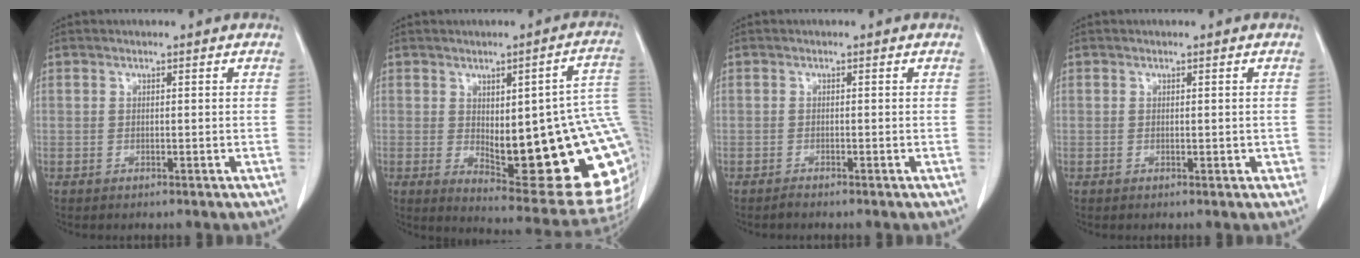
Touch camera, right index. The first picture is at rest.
{"total": 24.5, "force": [-0.7, 5.2, 23.9], "torque": [-0.232, -0.004, 0.008]}
{"total": 0.5, "force": [-0.5, -0.1, 0.2], "torque": [-0.008, -0.002, -0.010]}
{"total": 1.1, "force": [0.0, 0.8, 0.7], "torque": [-0.006, 0.001, 0.001]}